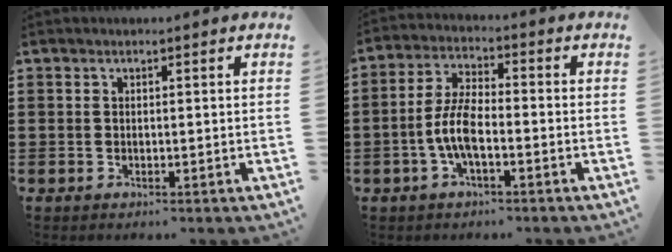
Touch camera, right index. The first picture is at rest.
{"total": 6.7, "force": [-2.1, 2.2, 5.9], "torque": [-0.143, -0.010, -0.046]}